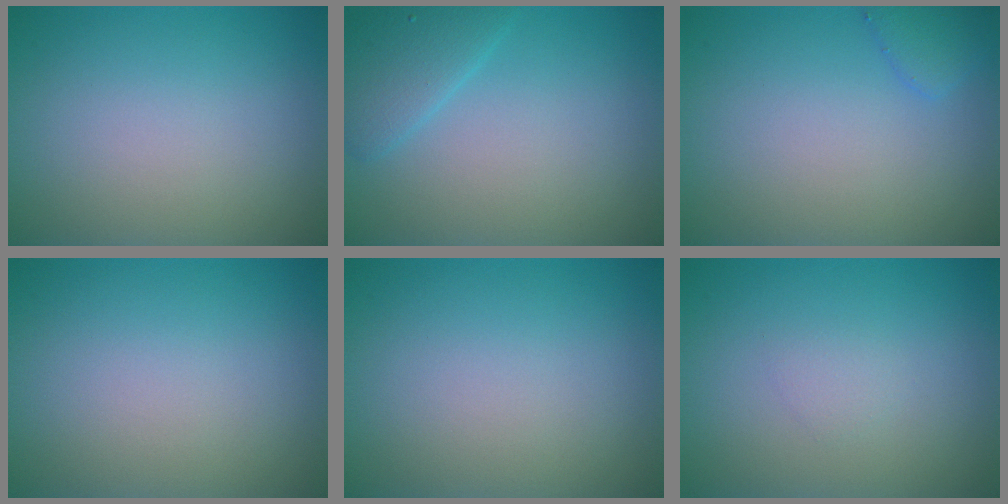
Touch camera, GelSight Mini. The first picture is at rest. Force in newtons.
{"total": 2.6, "press": 2.6, "slide": 0.2}
{"total": 1.5, "press": 1.5, "slide": 0.1}
{"total": 0.0}
{"total": 0.0}
{"total": 0.8, "press": 0.8, "slide": 0.1}